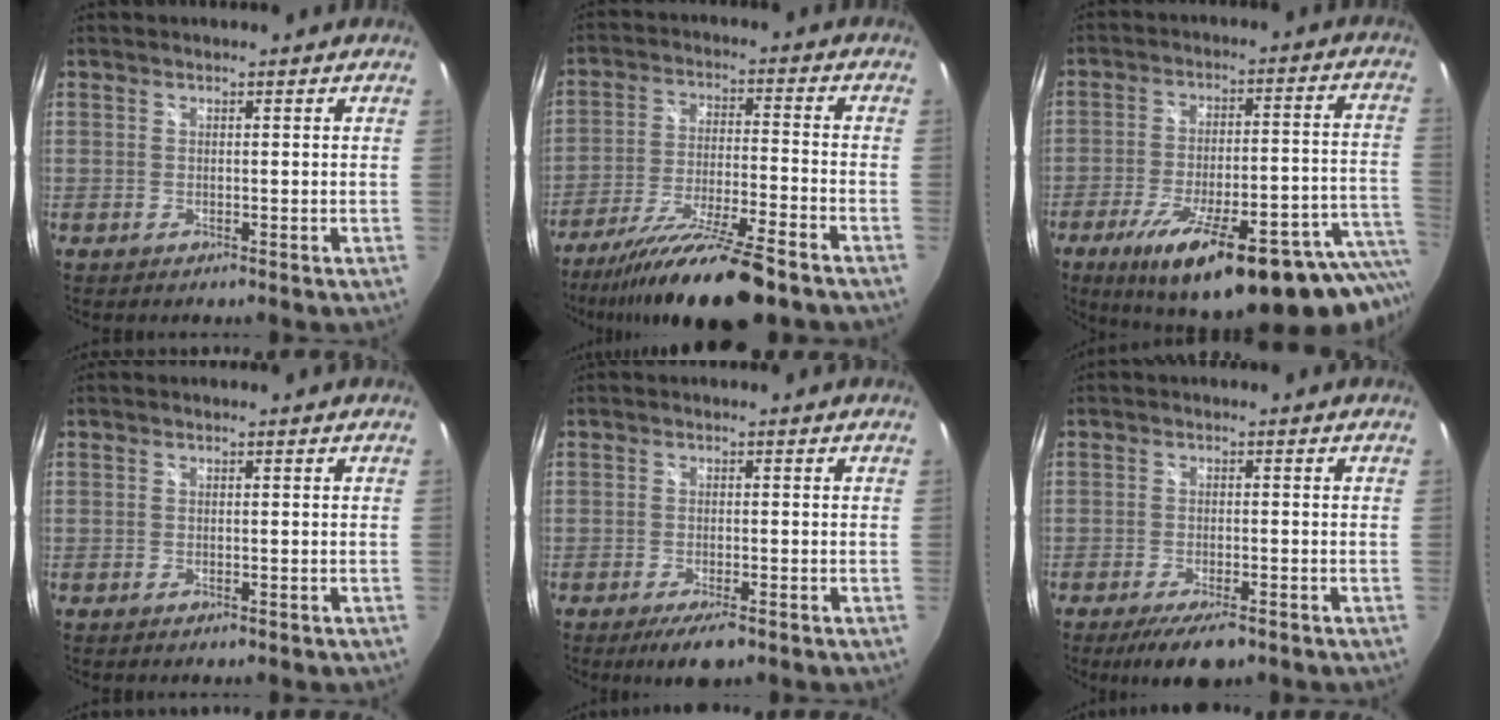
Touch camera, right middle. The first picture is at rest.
{"total": 17.5, "force": [-14.1, 1.1, 10.3], "torque": [-0.198, -0.035, -0.235]}
{"total": 28.9, "force": [-19.6, 6.2, 20.4], "torque": [-0.276, -0.044, -0.266]}
{"total": 0.7, "force": [-0.5, 0.3, 0.4], "torque": [-0.006, -0.001, -0.007]}
{"total": 5.1, "force": [-3.5, 1.3, 3.5], "torque": [-0.072, -0.016, -0.057]}
{"total": 7.3, "force": [-5.3, 2.2, 4.6], "torque": [-0.099, -0.021, -0.083]}